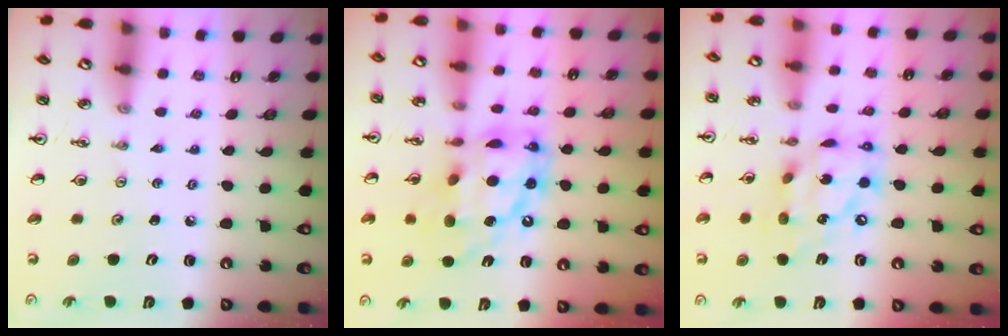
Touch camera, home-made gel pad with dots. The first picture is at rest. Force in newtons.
{"total": 17.0, "press": 16.9, "slide": 1.5}
{"total": 14.6, "press": 14.5, "slide": 1.7}